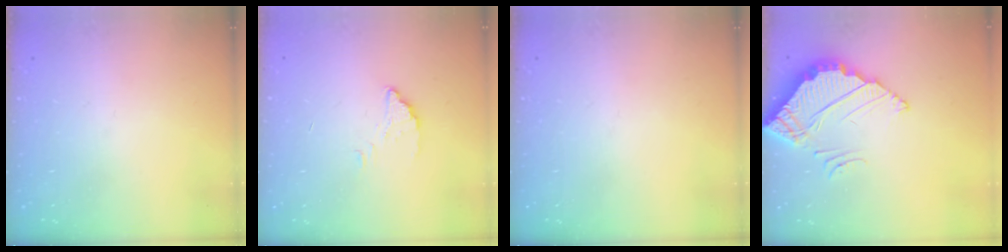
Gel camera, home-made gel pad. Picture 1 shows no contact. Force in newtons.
{"total": 1.5, "press": 1.5, "slide": 0.1}
{"total": 0.0}
{"total": 4.0, "press": 4.0, "slide": 0.3}